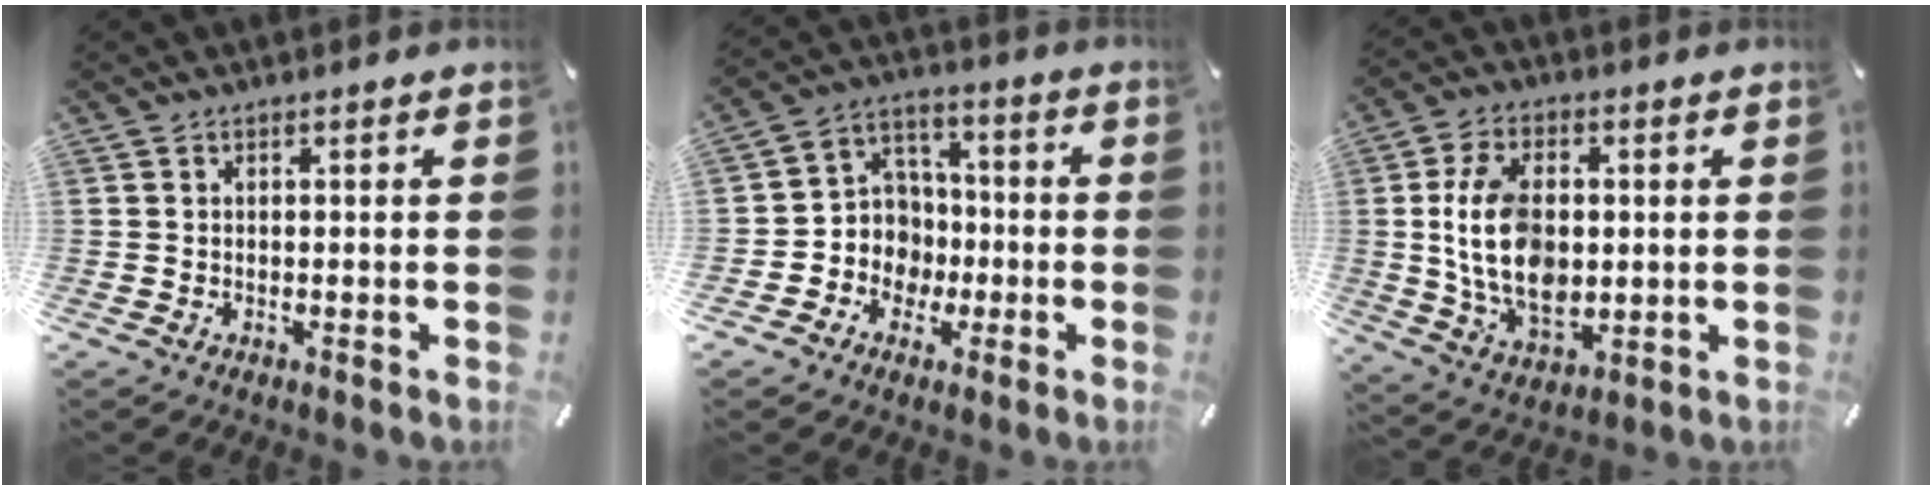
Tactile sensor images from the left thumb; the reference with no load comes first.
{"total": 9.3, "force": [-2.9, 8.9, 0.7], "torque": [-0.022, 0.021, -0.047]}
{"total": 15.4, "force": [0.9, 10.0, 11.6], "torque": [-0.245, -0.002, 0.016]}